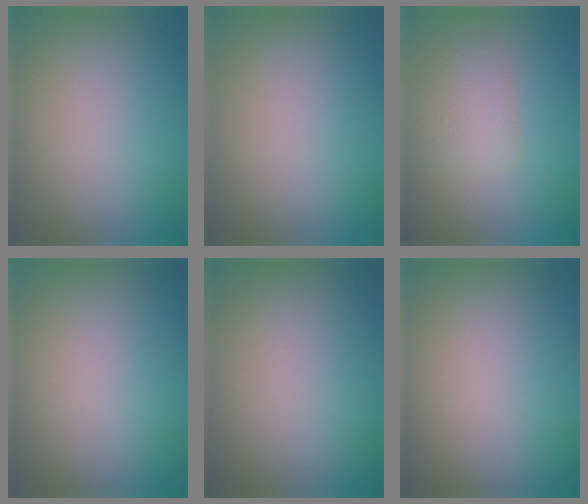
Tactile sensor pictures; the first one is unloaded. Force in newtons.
{"total": 0.0}
{"total": 2.5, "press": 2.5, "slide": 0.1}
{"total": 0.0}
{"total": 0.0}
{"total": 0.0}